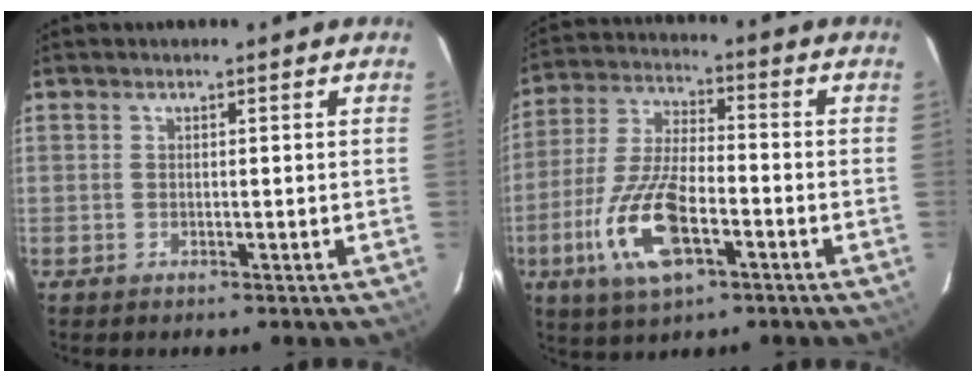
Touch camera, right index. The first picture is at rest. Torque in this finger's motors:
{"motor_torque": [1.85, -0.29, 0.76, 0.11]}